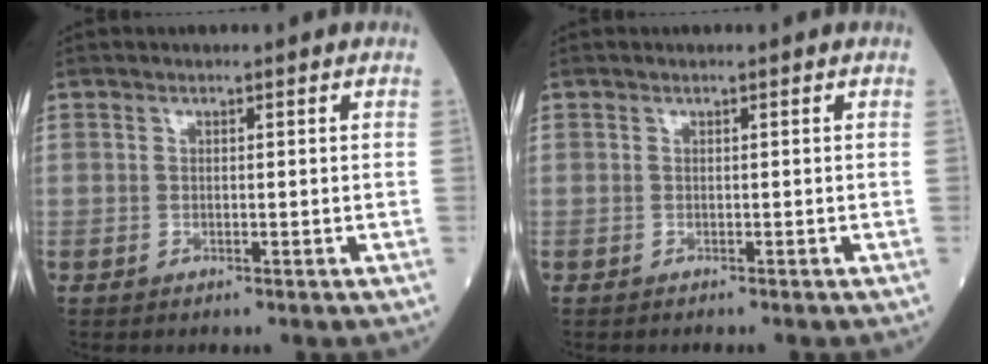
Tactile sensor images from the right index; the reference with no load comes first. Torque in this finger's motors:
{"motor_torque": [0.21, -0.12, 0.12, 0.03]}